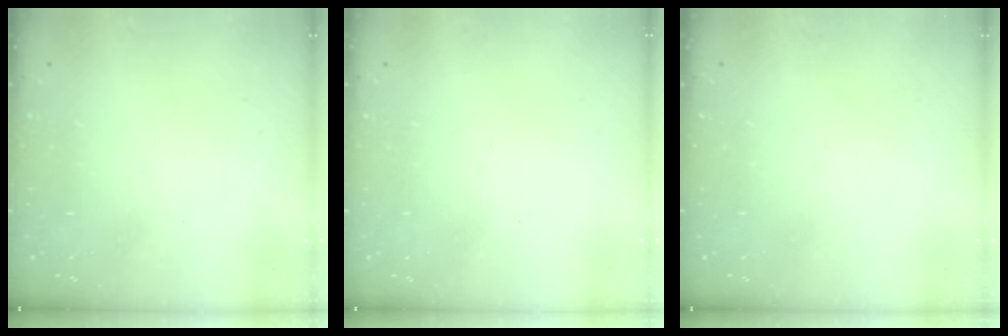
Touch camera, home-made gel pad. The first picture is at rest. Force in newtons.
{"total": 2.1, "press": 2.0, "slide": 0.4}
{"total": 0.0}